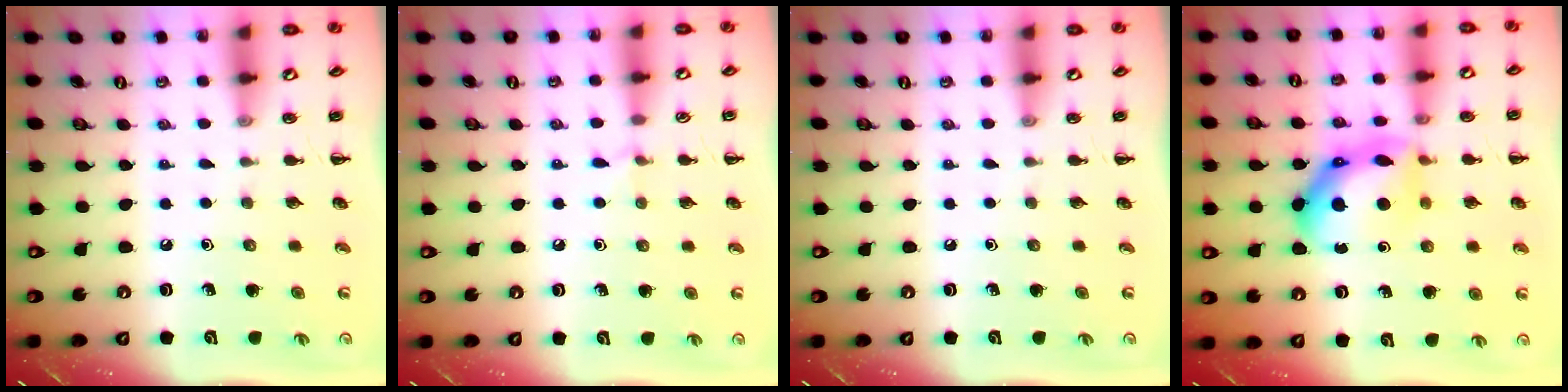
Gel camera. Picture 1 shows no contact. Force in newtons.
{"total": 4.2, "press": 3.9, "slide": 1.6}
{"total": 0.0}
{"total": 13.6, "press": 13.6, "slide": 0.8}